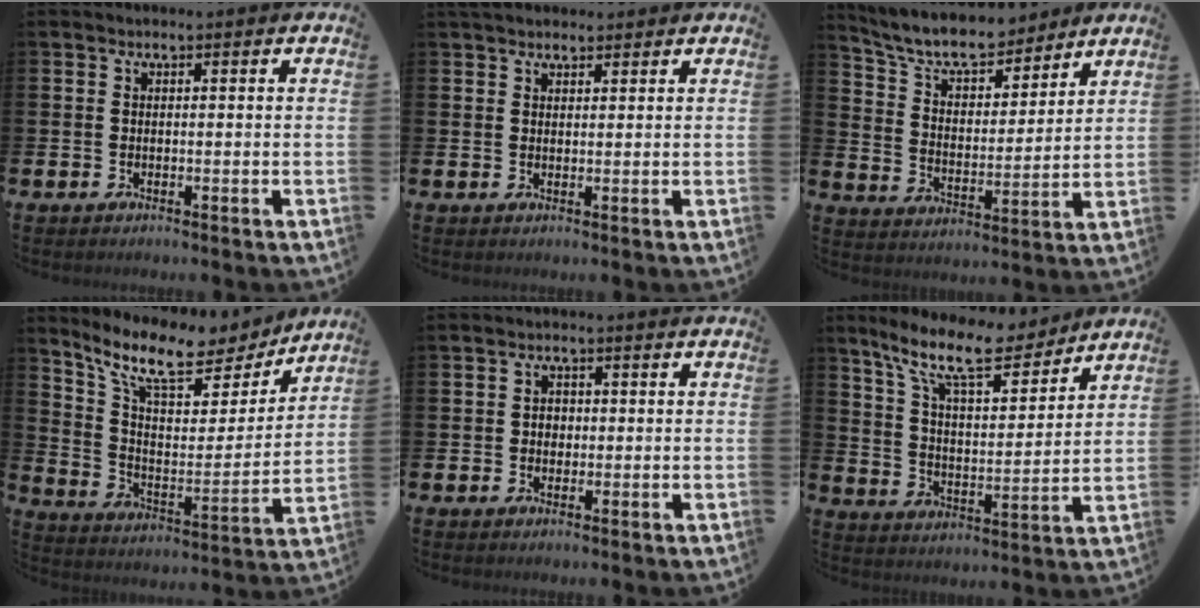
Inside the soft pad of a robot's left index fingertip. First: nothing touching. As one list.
[{"total": 2.5, "force": [2.3, 0.9, 0.5], "torque": [-0.005, -0.004, 0.040]}, {"total": 8.6, "force": [7.8, 2.4, 2.7], "torque": [-0.074, -0.053, 0.136]}, {"total": 11.0, "force": [9.2, 3.5, 4.9], "torque": [-0.123, -0.057, 0.157]}, {"total": 1.7, "force": [0.0, 1.5, 0.8], "torque": [0.000, 0.003, -0.006]}, {"total": 12.3, "force": [10.3, 3.2, 5.9], "torque": [-0.138, -0.054, 0.181]}]